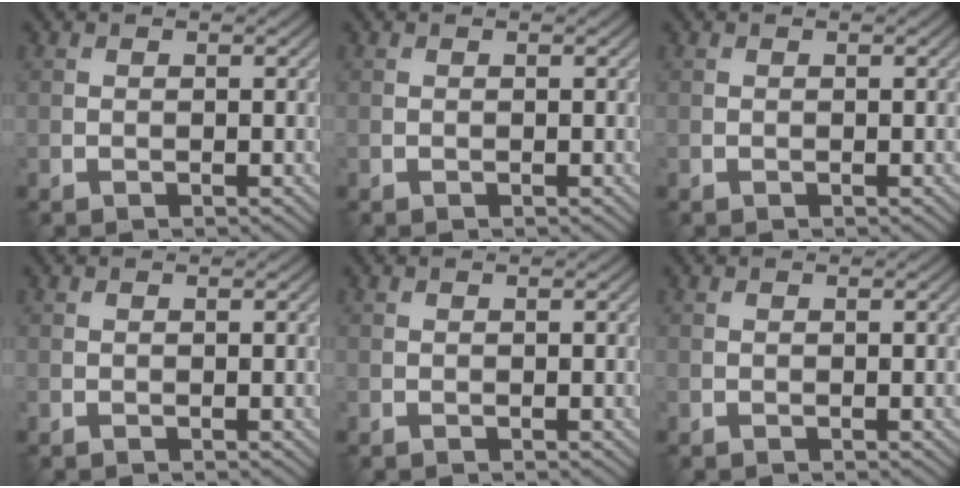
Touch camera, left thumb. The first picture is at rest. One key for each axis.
{"total": 0.0}
{"total": 0.0}
{"total": 0.0}
{"total": 0.0}
{"total": 0.0}